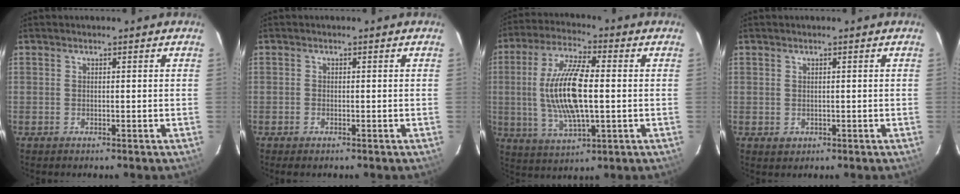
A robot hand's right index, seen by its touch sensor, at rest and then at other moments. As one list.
[{"total": 1.0, "force": [-0.7, 0.5, 0.4], "torque": [-0.007, -0.002, -0.015]}, {"total": 14.8, "force": [-0.1, 4.7, 14.1], "torque": [-0.281, 0.001, 0.002]}, {"total": 1.7, "force": [0.0, 1.6, 0.3], "torque": [0.001, 0.000, 0.002]}]